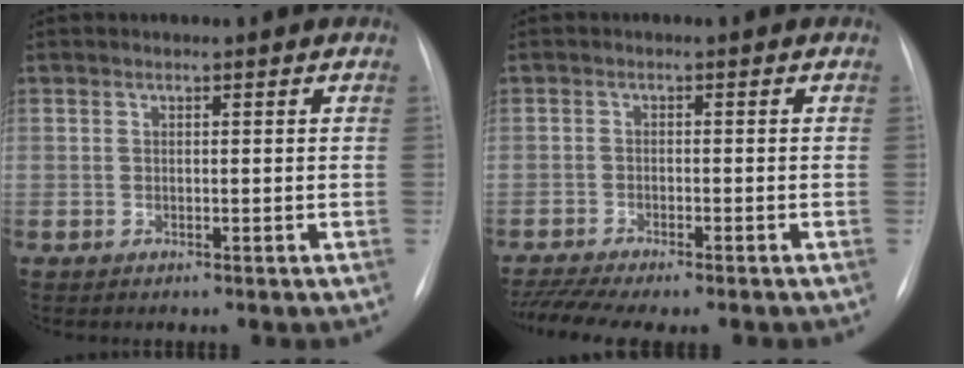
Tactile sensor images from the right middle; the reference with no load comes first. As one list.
[{"total": 8.8, "force": [-7.4, 1.3, 4.6], "torque": [-0.078, -0.003, -0.113]}]